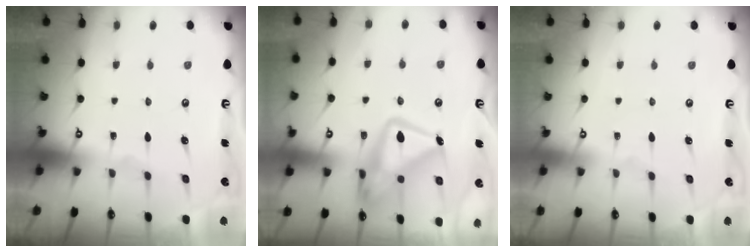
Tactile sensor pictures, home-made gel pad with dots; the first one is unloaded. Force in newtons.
{"total": 17.1, "press": 17.0, "slide": 1.7}
{"total": 4.0, "press": 4.0, "slide": 0.1}